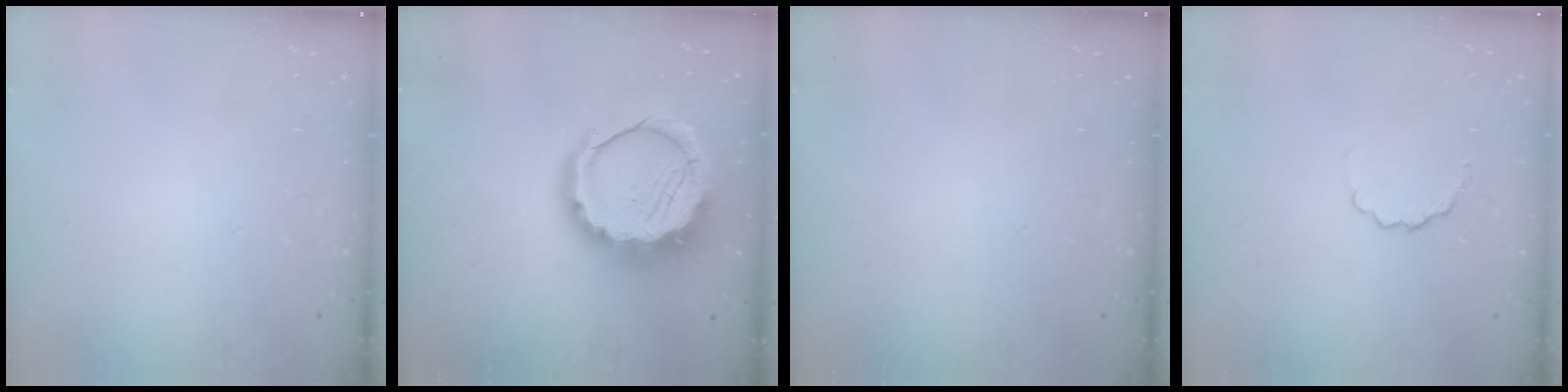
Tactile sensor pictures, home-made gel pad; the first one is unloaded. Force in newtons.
{"total": 16.1, "press": 15.6, "slide": 3.7}
{"total": 0.0}
{"total": 3.4, "press": 3.2, "slide": 1.0}